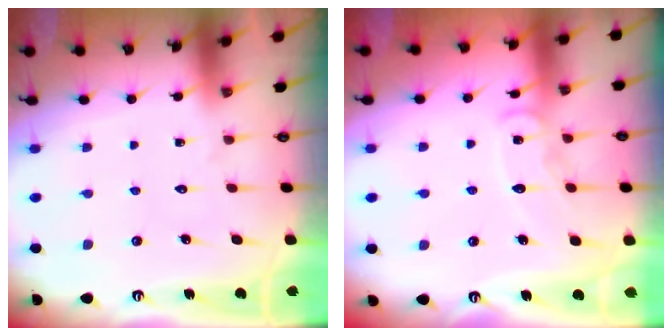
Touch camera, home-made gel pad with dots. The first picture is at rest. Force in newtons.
{"total": 9.0, "press": 8.9, "slide": 0.7}